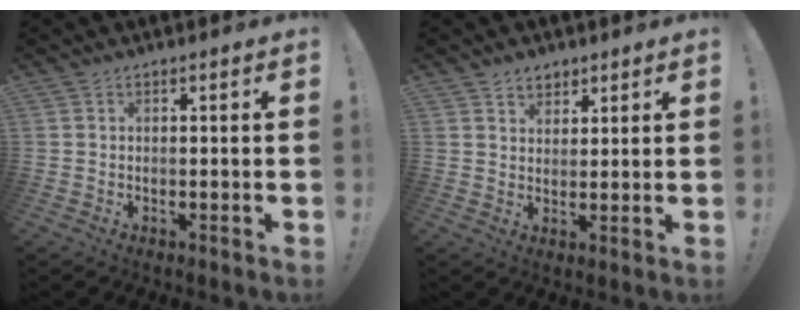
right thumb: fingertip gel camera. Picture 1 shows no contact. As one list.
[{"total": 4.2, "force": [3.1, 2.7, 0.8], "torque": [-0.002, -0.018, 0.054]}]